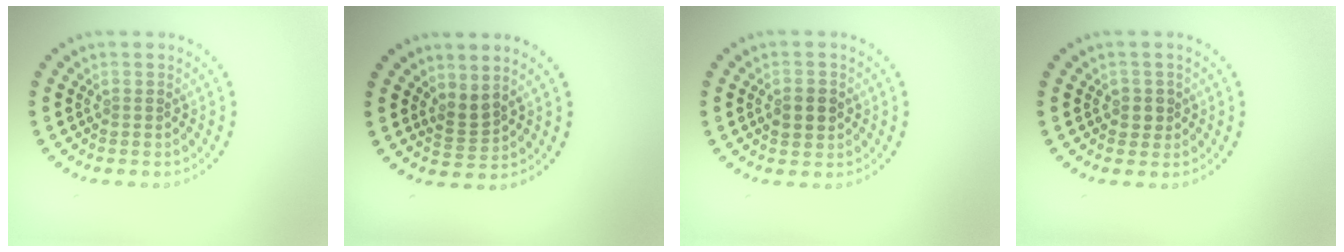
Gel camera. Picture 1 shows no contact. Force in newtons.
{"total": 1.8, "press": 1.3, "slide": 1.2}
{"total": 2.1, "press": 2.1, "slide": 0.2}
{"total": 1.3, "press": 1.1, "slide": 0.6}